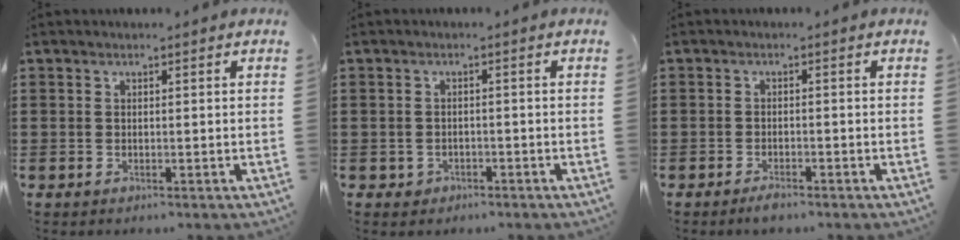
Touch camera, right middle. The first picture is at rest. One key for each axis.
{"total": 1.1, "fx": -0.8, "fy": 0.8, "fz": 0.2, "tx": -0.007, "ty": 0.001, "tz": -0.019}
{"total": 1.6, "fx": -1.3, "fy": 0.3, "fz": 0.8, "tx": -0.016, "ty": -0.001, "tz": -0.025}